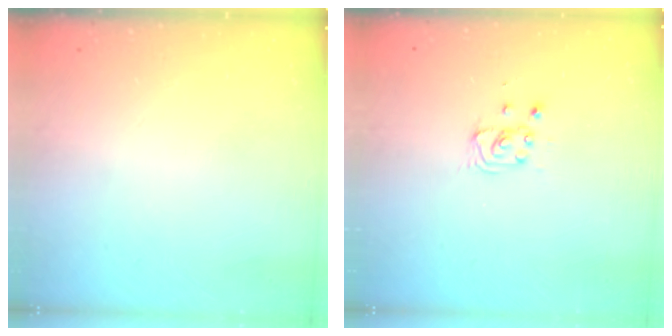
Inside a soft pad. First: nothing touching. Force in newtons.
{"total": 2.9, "press": 2.9, "slide": 0.4}